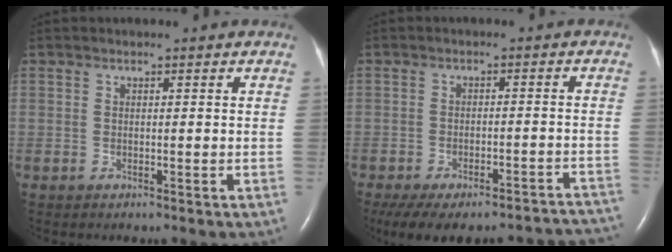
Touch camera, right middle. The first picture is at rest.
{"total": 20.4, "force": [-17.8, 6.1, 7.7], "torque": [-0.110, 0.004, -0.218]}